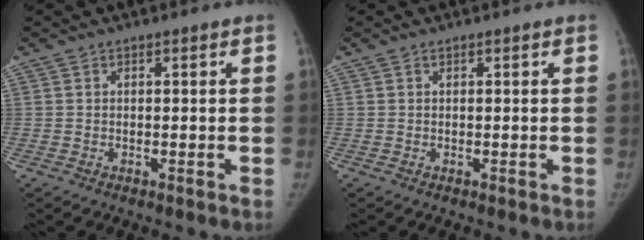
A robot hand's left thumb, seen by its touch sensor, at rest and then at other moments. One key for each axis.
{"total": 0.0}